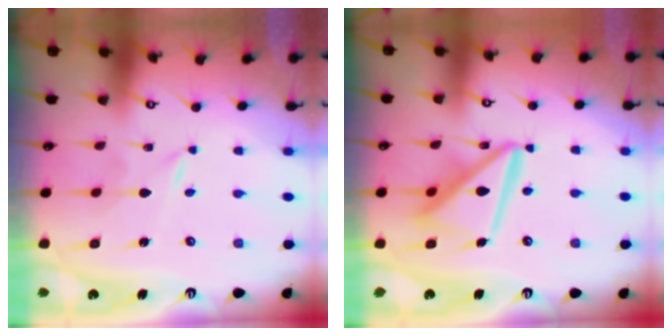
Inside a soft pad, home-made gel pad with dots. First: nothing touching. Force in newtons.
{"total": 14.7, "press": 14.6, "slide": 1.5}